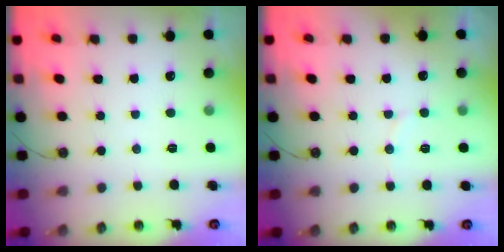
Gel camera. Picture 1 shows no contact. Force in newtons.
{"total": 4.0, "press": 3.9, "slide": 1.0}